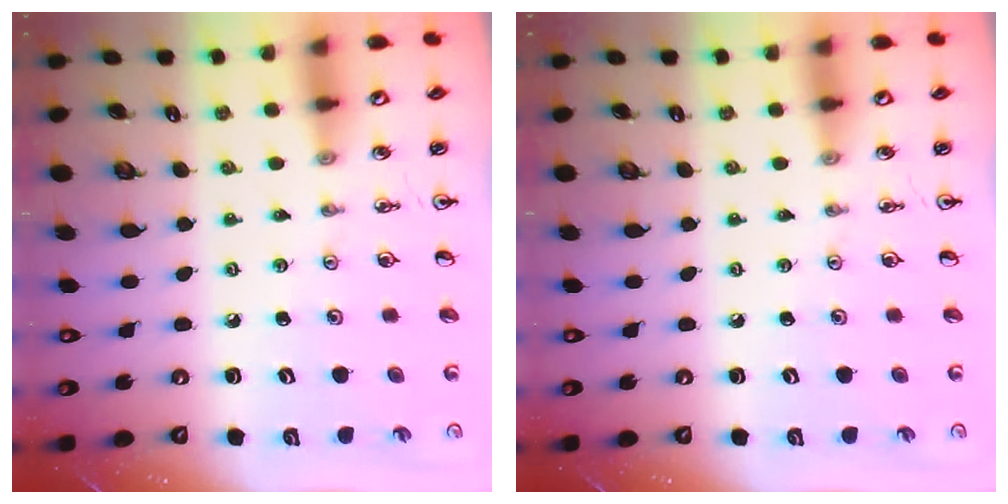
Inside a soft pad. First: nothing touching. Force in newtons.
{"total": 0.0}